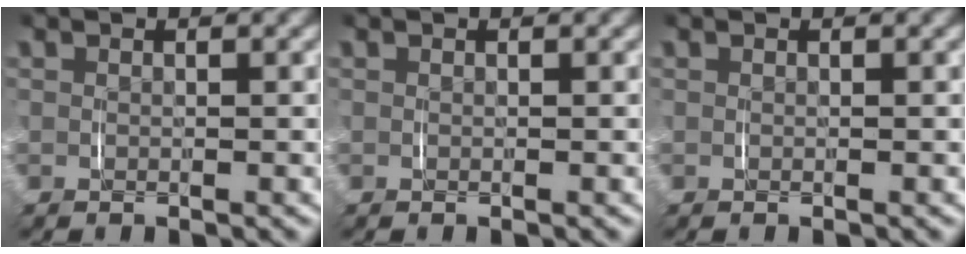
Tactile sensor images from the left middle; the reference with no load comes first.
{"total": 0.0}
{"total": 0.0}